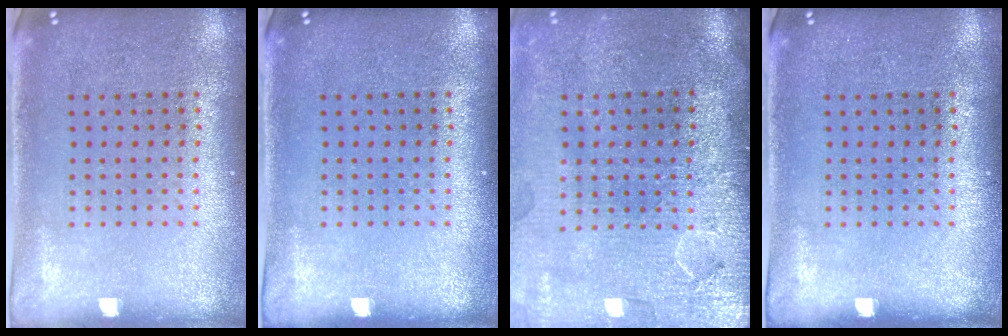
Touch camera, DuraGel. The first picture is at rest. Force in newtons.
{"total": 0.0}
{"total": 4.3, "press": 3.7, "slide": 2.2}
{"total": 0.0}